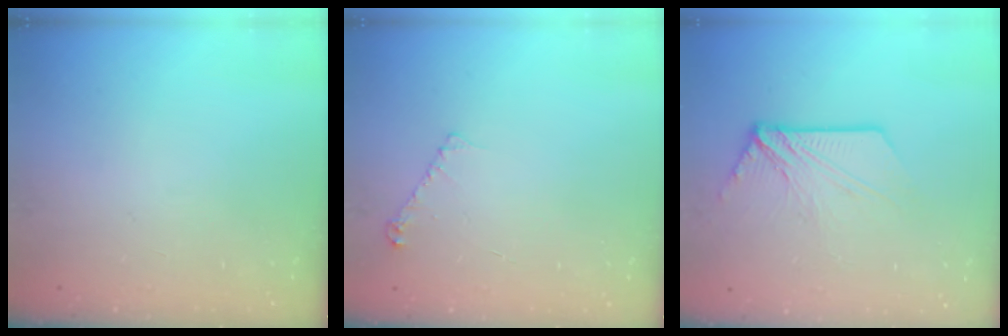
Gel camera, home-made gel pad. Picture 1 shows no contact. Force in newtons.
{"total": 4.0, "press": 3.9, "slide": 0.5}
{"total": 10.5, "press": 10.4, "slide": 1.2}